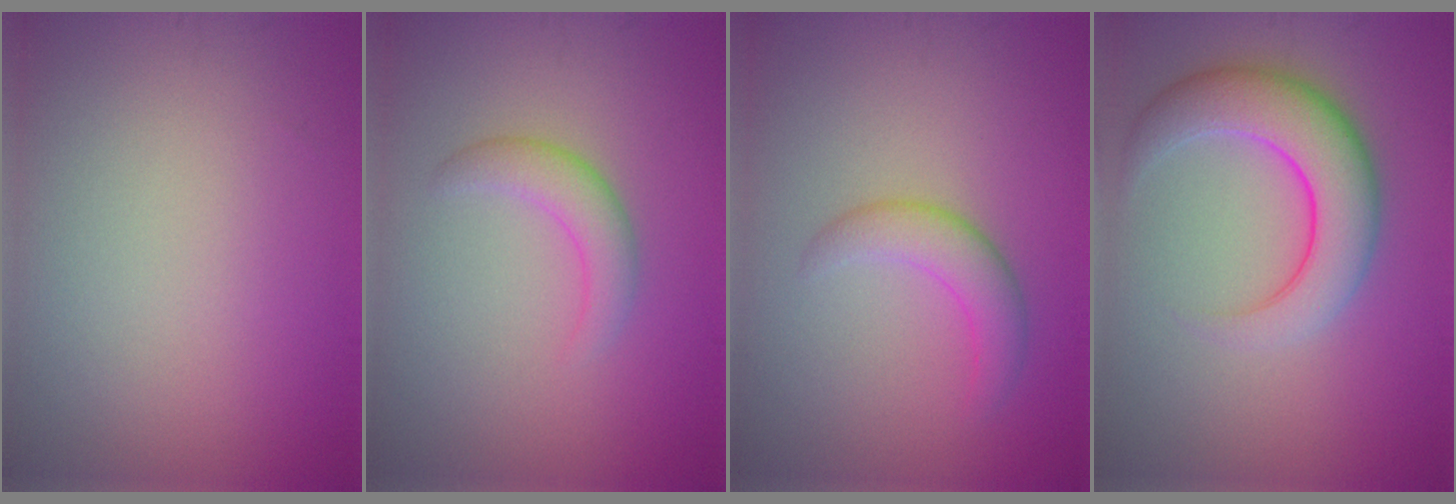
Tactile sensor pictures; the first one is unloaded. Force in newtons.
{"total": 2.4, "press": 2.4, "slide": 0.1}
{"total": 2.9, "press": 2.9, "slide": 0.1}
{"total": 6.3, "press": 6.3, "slide": 0.1}